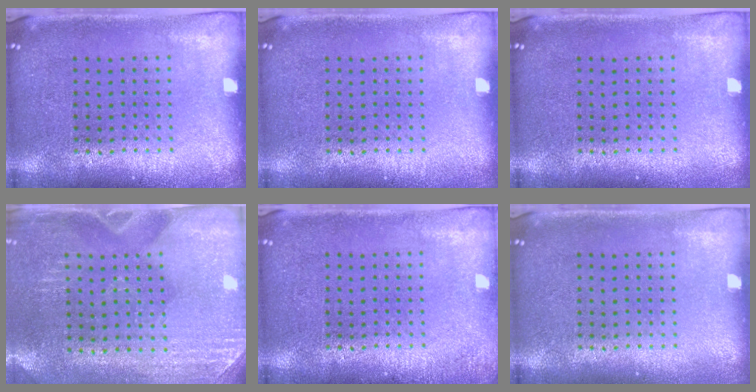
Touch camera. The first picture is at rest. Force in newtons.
{"total": 0.0}
{"total": 0.0}
{"total": 2.9, "press": 2.6, "slide": 1.1}
{"total": 1.0, "press": 1.0, "slide": 0.3}
{"total": 0.0}